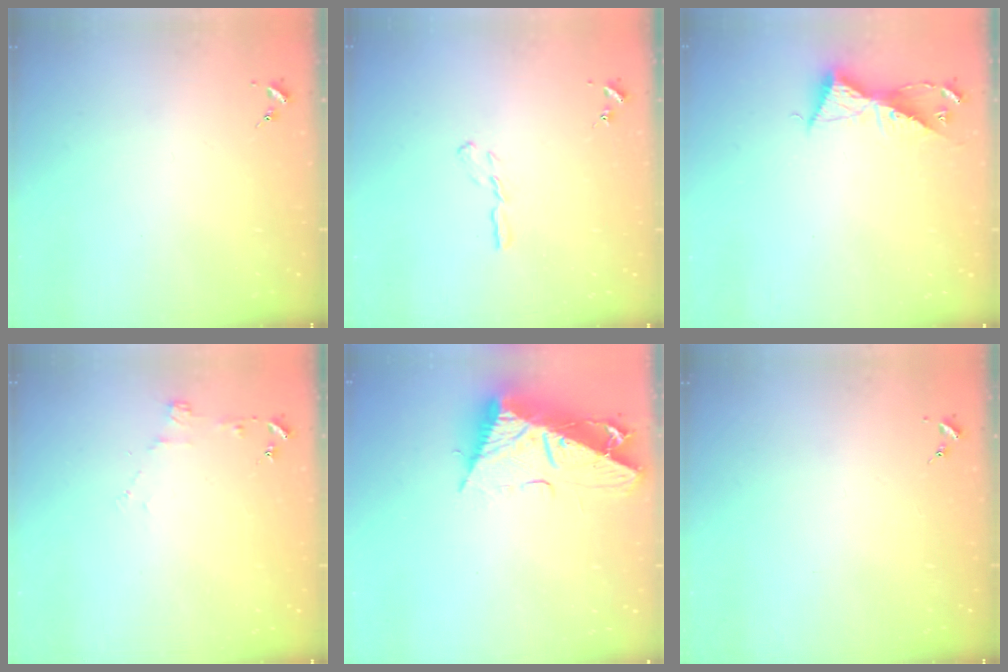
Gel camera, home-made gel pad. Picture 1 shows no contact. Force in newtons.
{"total": 3.9, "press": 3.9, "slide": 0.4}
{"total": 8.8, "press": 8.7, "slide": 0.5}
{"total": 4.0, "press": 3.9, "slide": 0.5}
{"total": 16.6, "press": 16.5, "slide": 1.5}
{"total": 0.0}